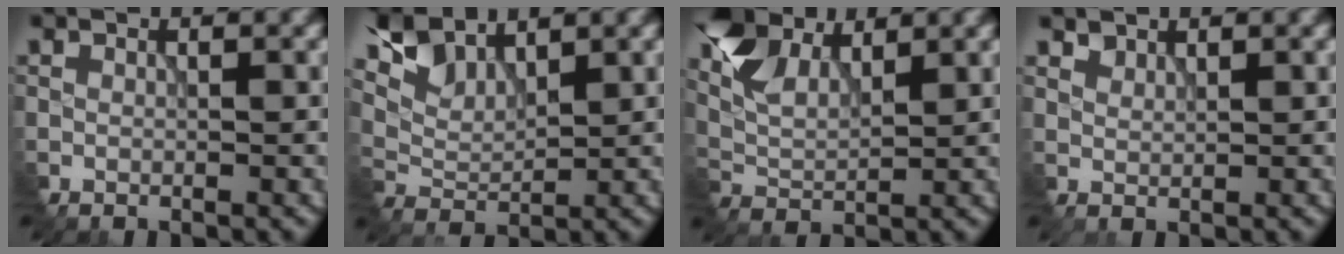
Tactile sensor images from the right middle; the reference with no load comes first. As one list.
[{"total": 4.6, "force": [3.8, 1.7, 2.0], "torque": [-0.052, 0.002, 0.076]}, {"total": 5.7, "force": [3.7, 2.8, 3.3], "torque": [-0.075, 0.007, 0.071]}, {"total": 1.1, "force": [1.0, 0.4, 0.0], "torque": [-0.005, -0.001, 0.024]}]